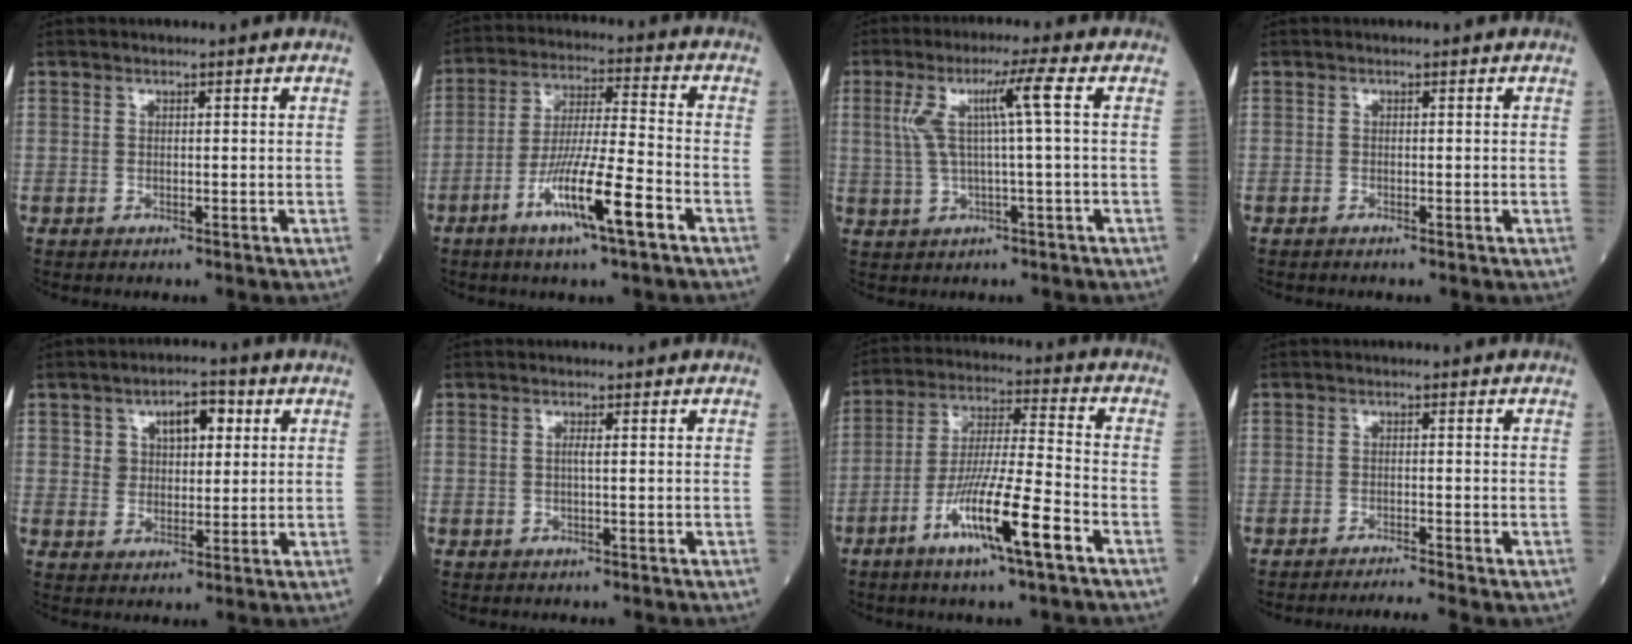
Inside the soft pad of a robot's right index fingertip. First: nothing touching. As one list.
[{"total": 11.7, "force": [-5.8, 0.2, 10.2], "torque": [-0.192, -0.012, -0.107]}, {"total": 6.6, "force": [1.3, -0.8, 6.5], "torque": [-0.129, 0.020, 0.035]}, {"total": 0.0}, {"total": 6.4, "force": [2.6, 3.8, 4.4], "torque": [-0.063, 0.019, 0.043]}, {"total": 0.8, "force": [0.0, -0.1, 0.8], "torque": [-0.019, 0.000, -0.002]}, {"total": 12.6, "force": [-6.3, 0.1, 10.9], "torque": [-0.209, -0.013, -0.115]}, {"total": 2.9, "force": [-2.6, -1.1, 0.9], "torque": [-0.022, -0.007, -0.044]}]